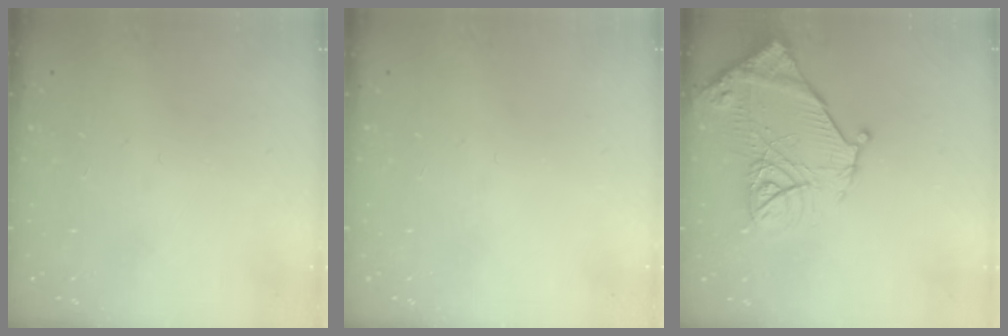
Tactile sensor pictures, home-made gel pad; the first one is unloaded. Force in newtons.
{"total": 0.0}
{"total": 16.4, "press": 16.3, "slide": 1.6}